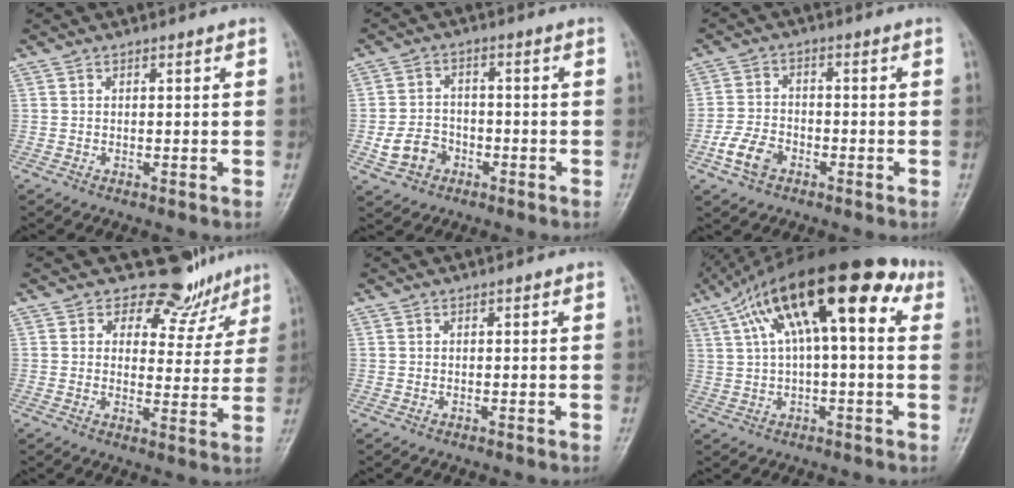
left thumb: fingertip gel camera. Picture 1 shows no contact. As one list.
[{"total": 6.4, "force": [-2.3, 5.3, 2.7], "torque": [-0.034, 0.022, -0.039]}, {"total": 6.1, "force": [-3.0, 4.1, 3.4], "torque": [-0.063, 0.016, -0.059]}, {"total": 9.7, "force": [7.8, 5.5, 1.3], "torque": [0.026, -0.055, 0.089]}, {"total": 0.0}, {"total": 20.1, "force": [6.7, 7.2, 17.5], "torque": [-0.274, 0.041, 0.100]}]